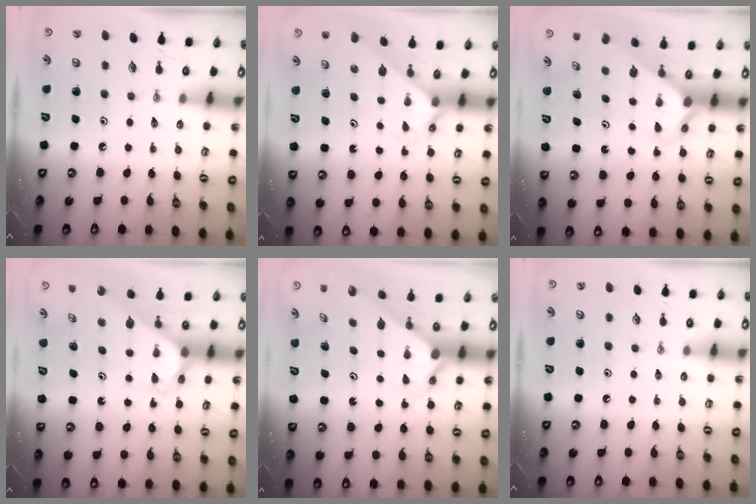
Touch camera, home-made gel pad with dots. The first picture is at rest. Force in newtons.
{"total": 2.1, "press": 2.1, "slide": 0.2}
{"total": 2.5, "press": 2.5, "slide": 0.2}
{"total": 2.8, "press": 2.8, "slide": 0.2}
{"total": 2.2, "press": 2.2, "slide": 0.1}
{"total": 0.0}